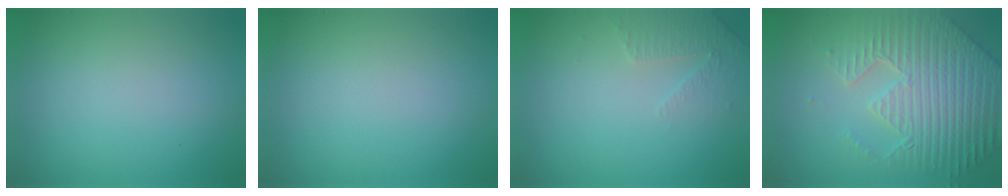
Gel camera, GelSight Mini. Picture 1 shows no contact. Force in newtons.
{"total": 0.0}
{"total": 1.9, "press": 1.8, "slide": 0.5}
{"total": 8.5, "press": 6.1, "slide": 5.8}